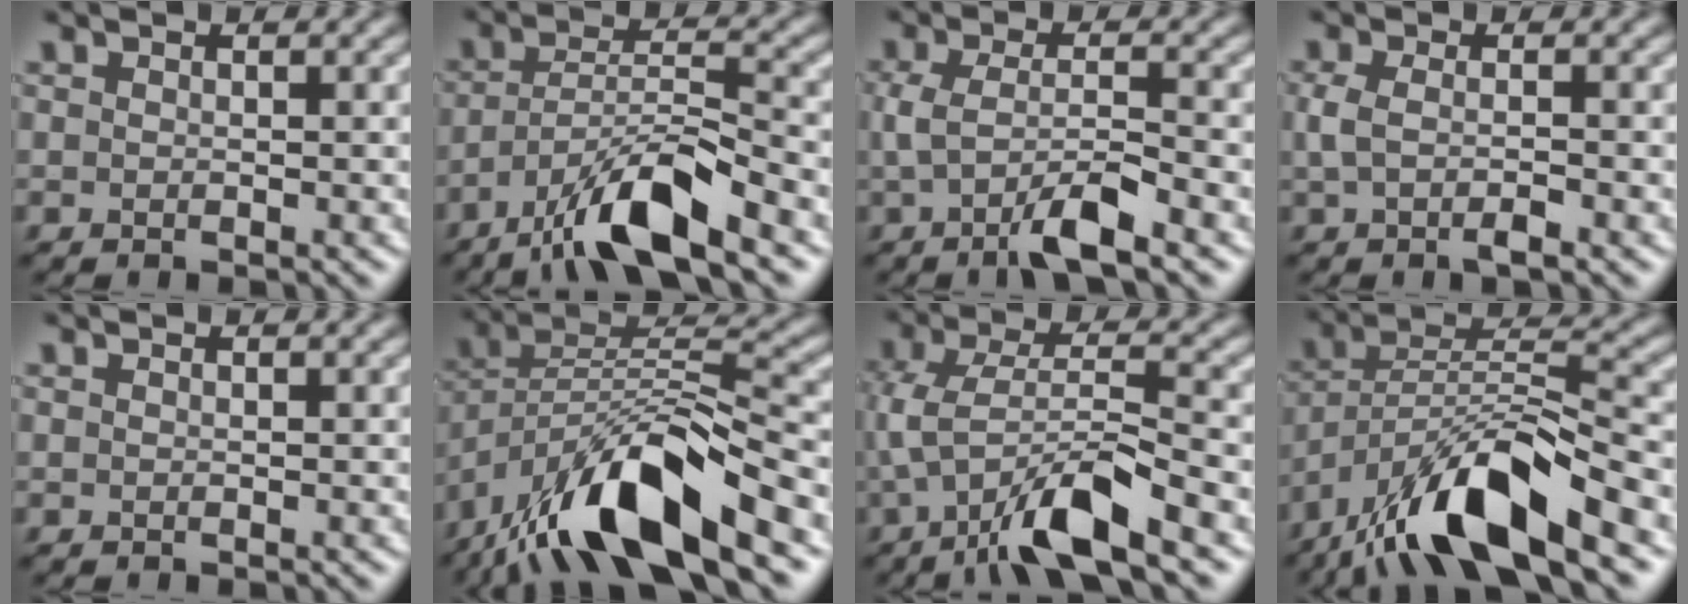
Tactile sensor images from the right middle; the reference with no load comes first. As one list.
[{"total": 7.9, "force": [-5.2, 1.5, 5.8], "torque": [-0.105, 0.009, -0.097]}, {"total": 4.5, "force": [-1.7, 1.1, 4.0], "torque": [-0.081, -0.001, -0.037]}, {"total": 2.3, "force": [-0.7, 0.8, 2.0], "torque": [-0.046, -0.005, -0.015]}, {"total": 0.0}, {"total": 12.0, "force": [-7.3, 3.7, 8.7], "torque": [-0.157, 0.009, -0.147]}, {"total": 8.2, "force": [-4.2, 2.1, 6.7], "torque": [-0.132, 0.005, -0.083]}, {"total": 11.2, "force": [-7.4, 3.0, 7.8], "torque": [-0.139, 0.010, -0.145]}]